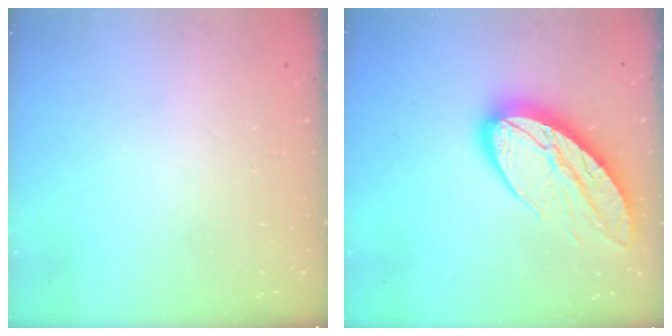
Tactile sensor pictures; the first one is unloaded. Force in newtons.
{"total": 14.3, "press": 14.2, "slide": 1.1}